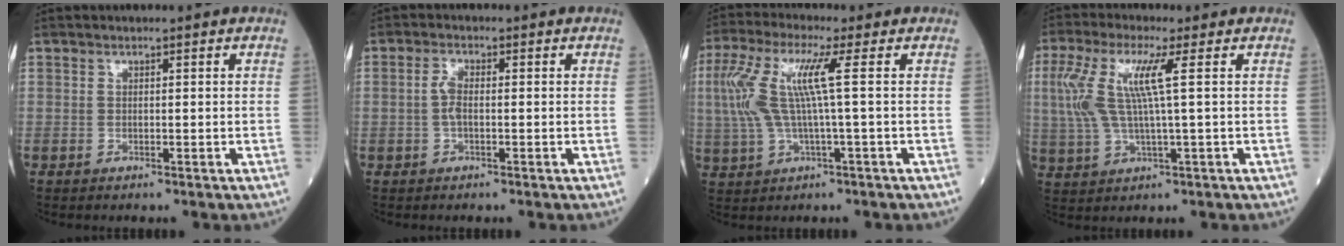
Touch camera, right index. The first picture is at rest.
{"total": 2.4, "force": [-0.2, 0.8, 2.3], "torque": [-0.051, 0.003, -0.006]}
{"total": 10.0, "force": [1.5, 0.5, 9.8], "torque": [-0.228, 0.023, 0.028]}
{"total": 9.1, "force": [2.0, 0.7, 8.8], "torque": [-0.211, 0.014, 0.039]}